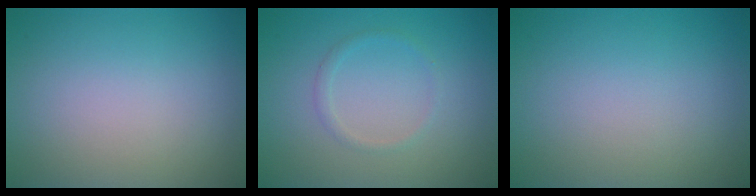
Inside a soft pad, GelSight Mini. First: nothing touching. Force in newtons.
{"total": 1.0, "press": 1.0, "slide": 0.0}
{"total": 0.0}